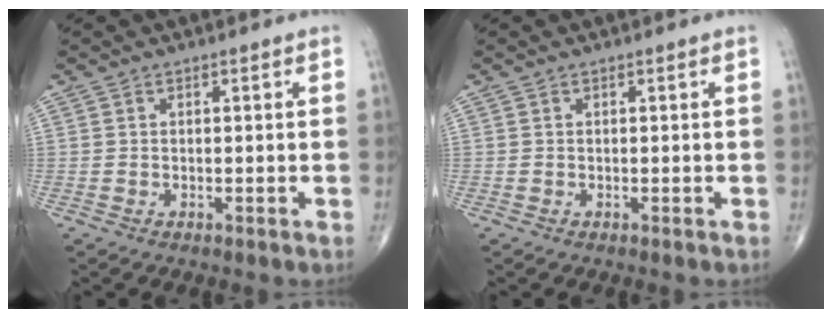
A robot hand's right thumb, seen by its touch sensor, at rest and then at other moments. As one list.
[{"total": 0.0}]